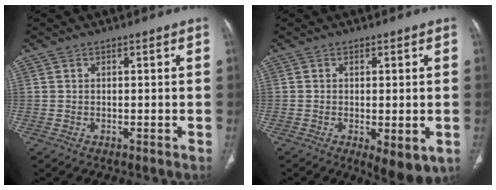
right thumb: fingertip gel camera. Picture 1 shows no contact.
{"total": 6.9, "force": [-2.1, 2.6, 6.0], "torque": [-0.081, -0.015, -0.023]}